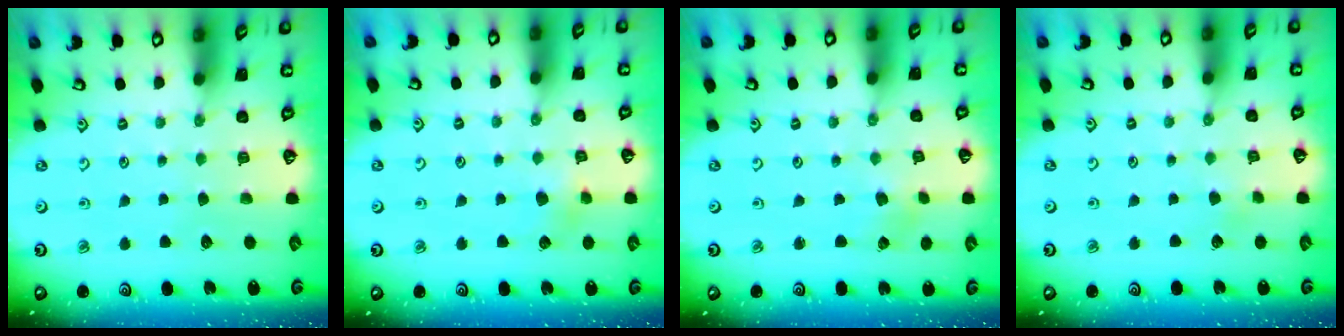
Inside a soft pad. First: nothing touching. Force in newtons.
{"total": 3.6, "press": 3.6, "slide": 0.4}
{"total": 2.6, "press": 2.6, "slide": 0.6}
{"total": 1.7, "press": 1.7, "slide": 0.1}